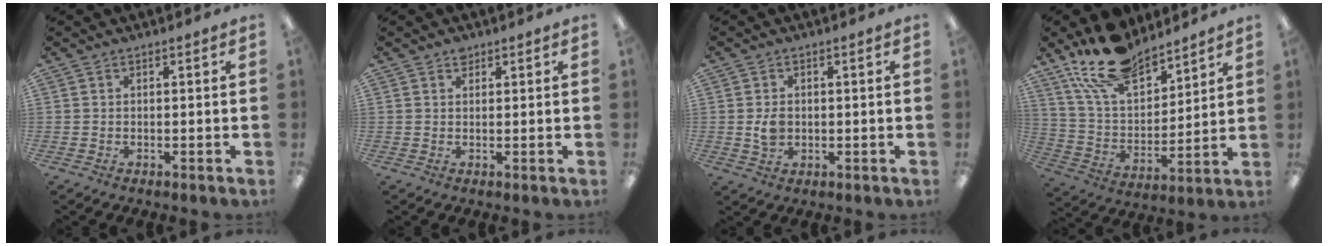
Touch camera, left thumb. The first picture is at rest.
{"total": 1.6, "force": [1.3, 0.9, 0.4], "torque": [-0.002, -0.004, 0.022]}
{"total": 3.9, "force": [0.1, 2.8, 2.6], "torque": [-0.040, -0.002, -0.004]}
{"total": 18.5, "force": [14.4, 8.4, 8.0], "torque": [-0.157, -0.081, 0.264]}